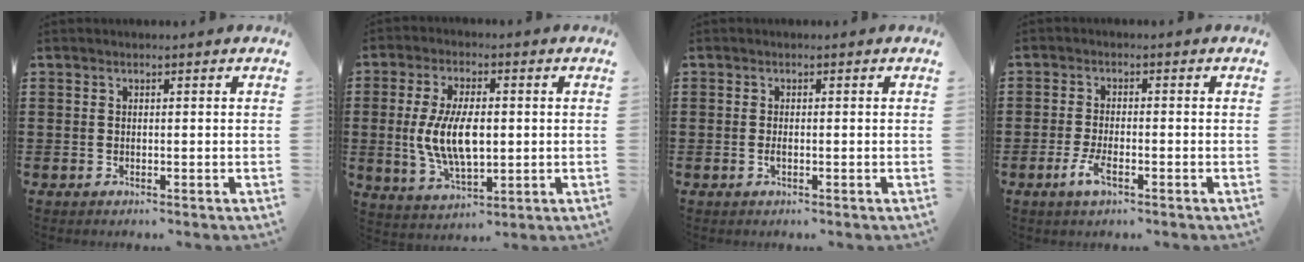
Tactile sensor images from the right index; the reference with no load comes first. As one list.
[{"total": 9.4, "force": [-0.1, 4.5, 8.2], "torque": [-0.177, 0.003, -0.004]}, {"total": 1.0, "force": [-0.3, 0.3, 0.9], "torque": [-0.018, -0.004, -0.005]}, {"total": 4.0, "force": [-1.9, 1.3, 3.3], "torque": [-0.075, -0.004, -0.040]}]